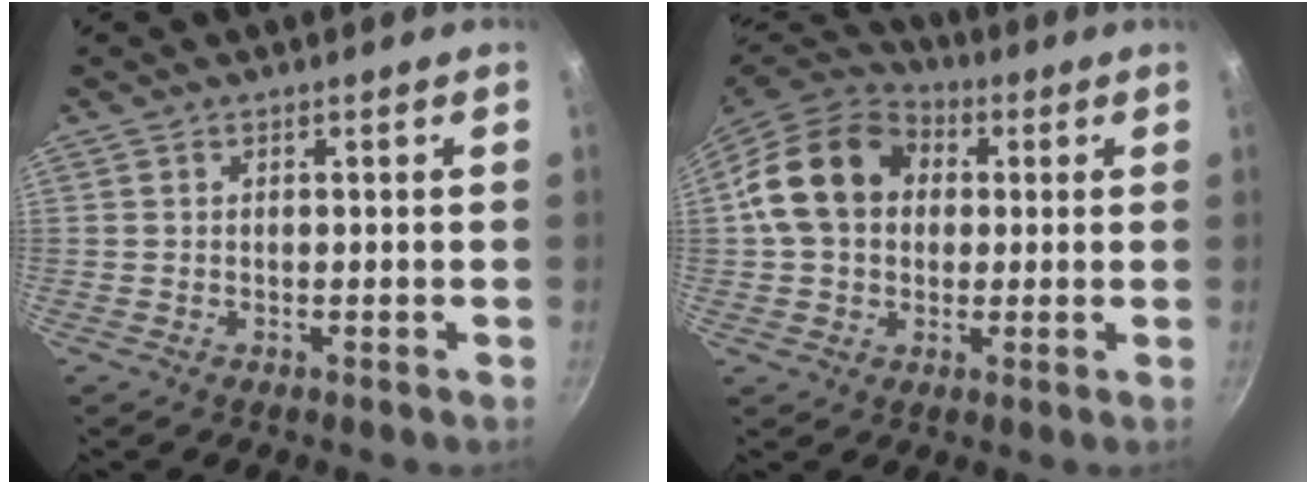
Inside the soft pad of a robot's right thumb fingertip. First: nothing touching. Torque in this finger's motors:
{"motor_torque": [-0.09, 2.27, 0.74, -0.76, 0.33]}